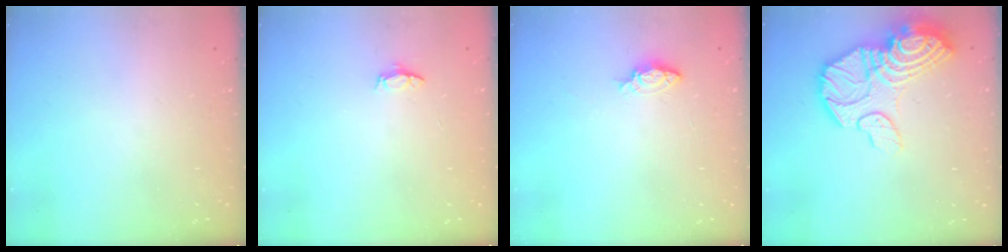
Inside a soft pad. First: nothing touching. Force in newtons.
{"total": 3.1, "press": 3.1, "slide": 0.3}
{"total": 5.0, "press": 4.9, "slide": 0.8}
{"total": 21.4, "press": 21.3, "slide": 2.1}